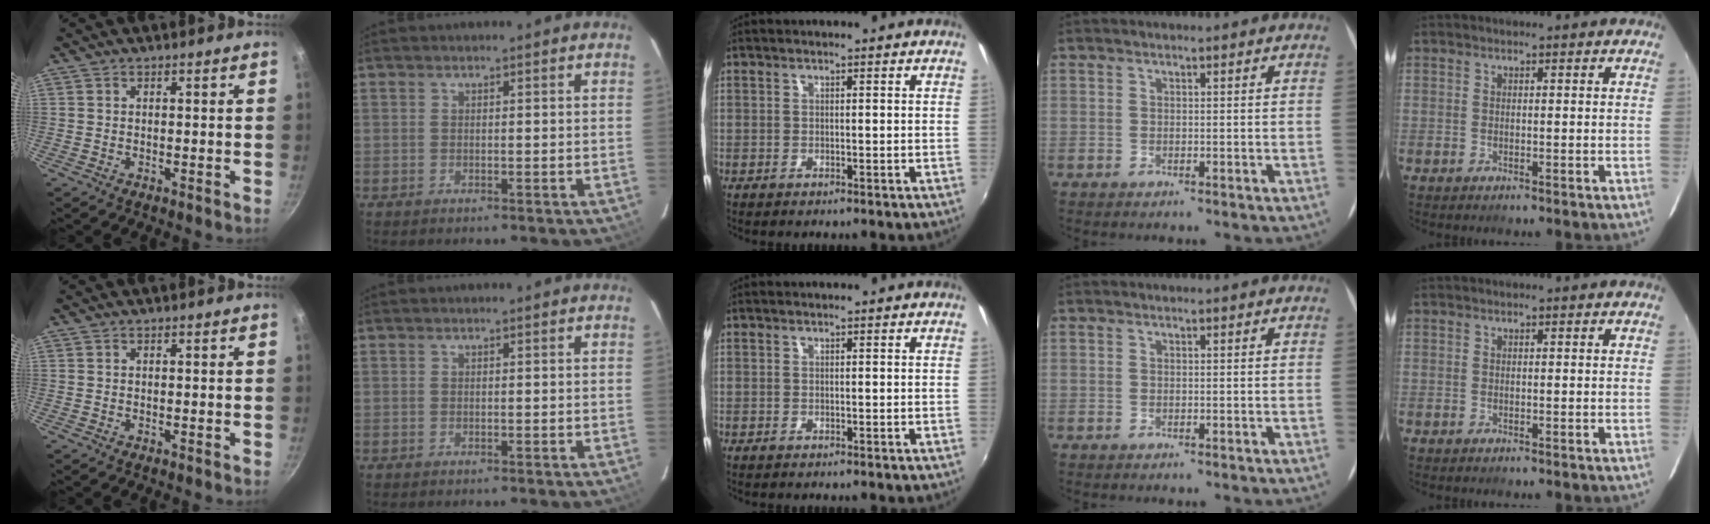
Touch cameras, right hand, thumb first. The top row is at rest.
{}